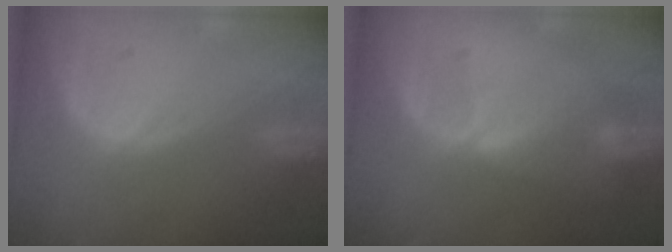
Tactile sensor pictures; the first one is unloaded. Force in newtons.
{"total": 2.4, "press": 2.4, "slide": 0.2}